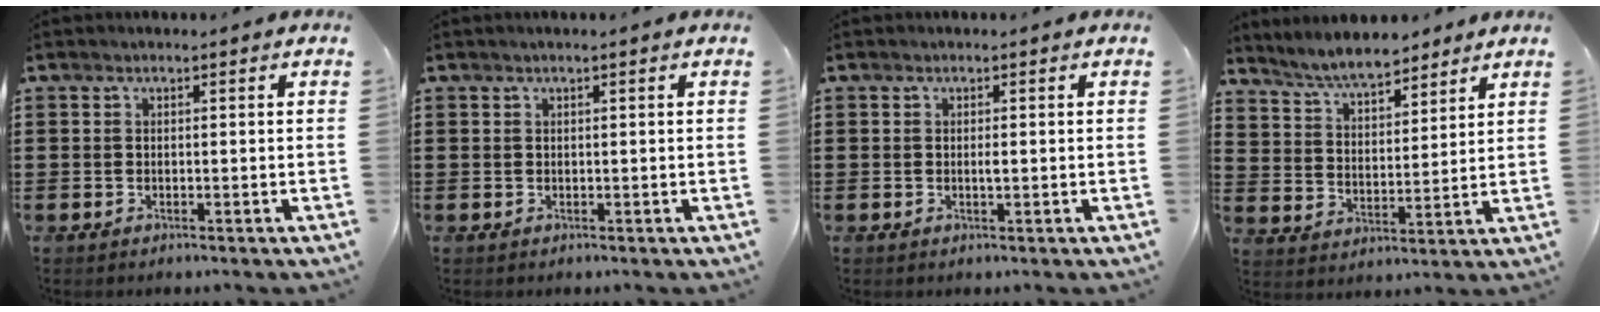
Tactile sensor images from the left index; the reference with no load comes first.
{"total": 0.5, "force": [0.3, -0.1, 0.4], "torque": [-0.007, -0.002, 0.006]}
{"total": 0.9, "force": [0.1, 0.1, 0.9], "torque": [-0.017, -0.004, 0.001]}
{"total": 6.4, "force": [6.0, 1.3, 1.7], "torque": [-0.056, -0.015, 0.110]}